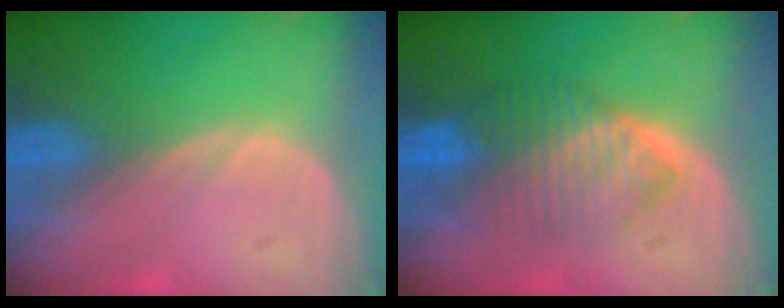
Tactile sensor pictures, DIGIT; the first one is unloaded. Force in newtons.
{"total": 7.2, "press": 7.1, "slide": 1.0}